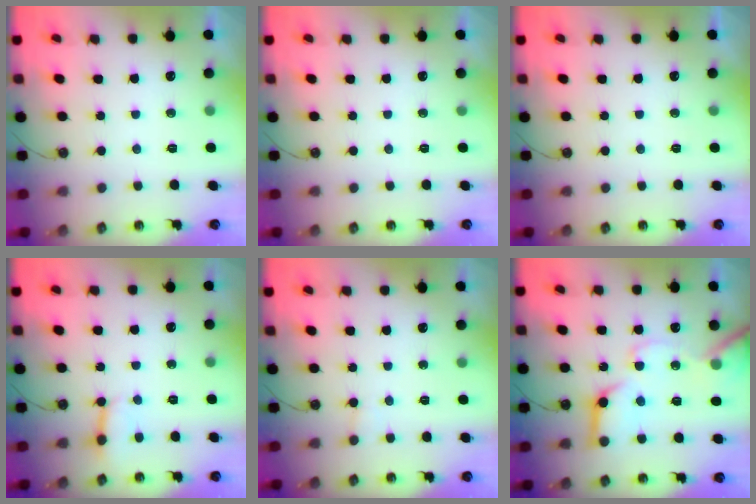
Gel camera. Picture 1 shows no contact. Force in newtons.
{"total": 0.0}
{"total": 0.0}
{"total": 3.3, "press": 3.3, "slide": 0.4}
{"total": 4.4, "press": 4.4, "slide": 0.4}
{"total": 17.3, "press": 17.2, "slide": 2.3}